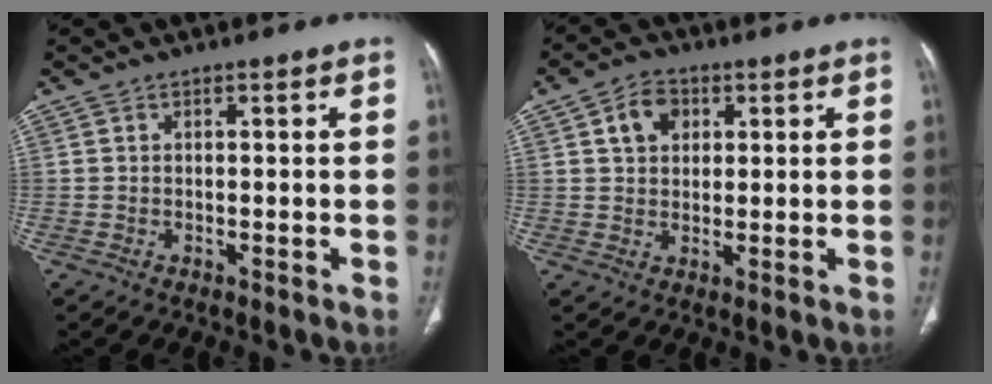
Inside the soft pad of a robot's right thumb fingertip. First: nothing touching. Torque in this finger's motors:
{"motor_torque": [-0.33, 0.50, 0.05, -0.03, 0.11]}